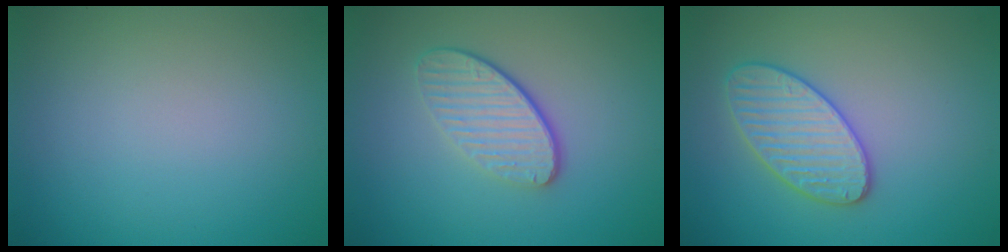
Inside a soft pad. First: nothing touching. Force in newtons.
{"total": 3.7, "press": 2.9, "slide": 2.3}
{"total": 3.6, "press": 3.6, "slide": 0.2}